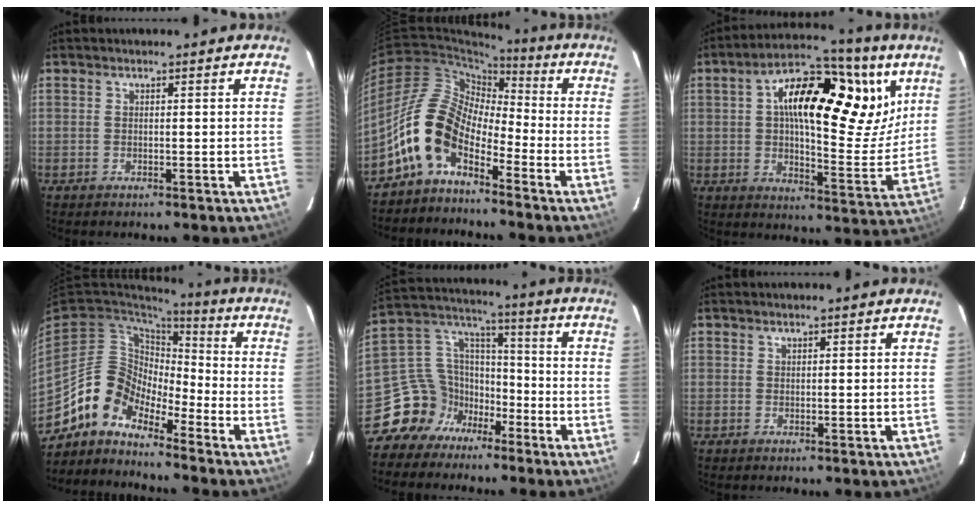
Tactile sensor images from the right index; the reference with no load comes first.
{"total": 12.0, "force": [-6.3, 6.6, 7.9], "torque": [-0.145, 0.014, -0.134]}
{"total": 21.8, "force": [8.3, 9.4, 17.8], "torque": [-0.264, 0.014, 0.118]}
{"total": 10.3, "force": [-8.0, 5.7, 3.2], "torque": [-0.061, 0.035, -0.169]}
{"total": 11.4, "force": [-7.4, 8.5, 2.0], "torque": [-0.052, 0.061, -0.135]}
{"total": 0.7, "force": [0.4, 0.5, 0.0], "torque": [0.002, 0.003, 0.006]}